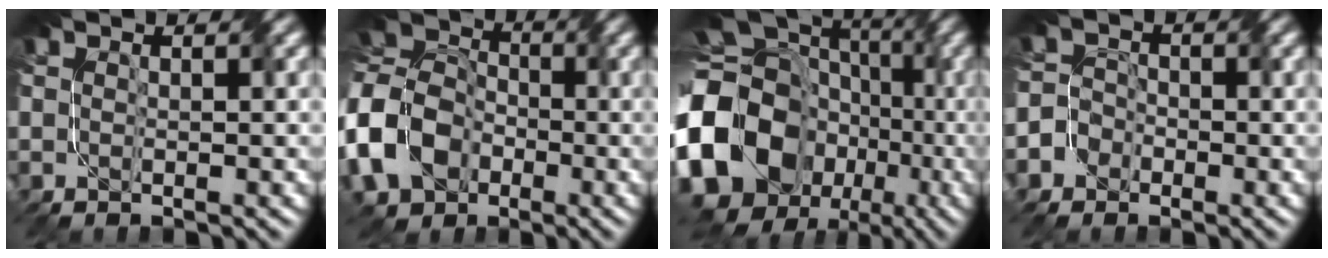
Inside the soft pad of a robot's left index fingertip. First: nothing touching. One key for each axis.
{"total": 10.4, "fx": -3.4, "fy": 7.6, "fz": 6.1, "tx": -0.153, "ty": 0.002, "tz": -0.081}
{"total": 19.0, "fx": -4.8, "fy": 15.9, "fz": 9.2, "tx": -0.204, "ty": -0.007, "tz": -0.119}
{"total": 3.3, "fx": -2.3, "fy": 2.5, "fz": 0.0, "tx": 0.021, "ty": 0.007, "tz": -0.050}